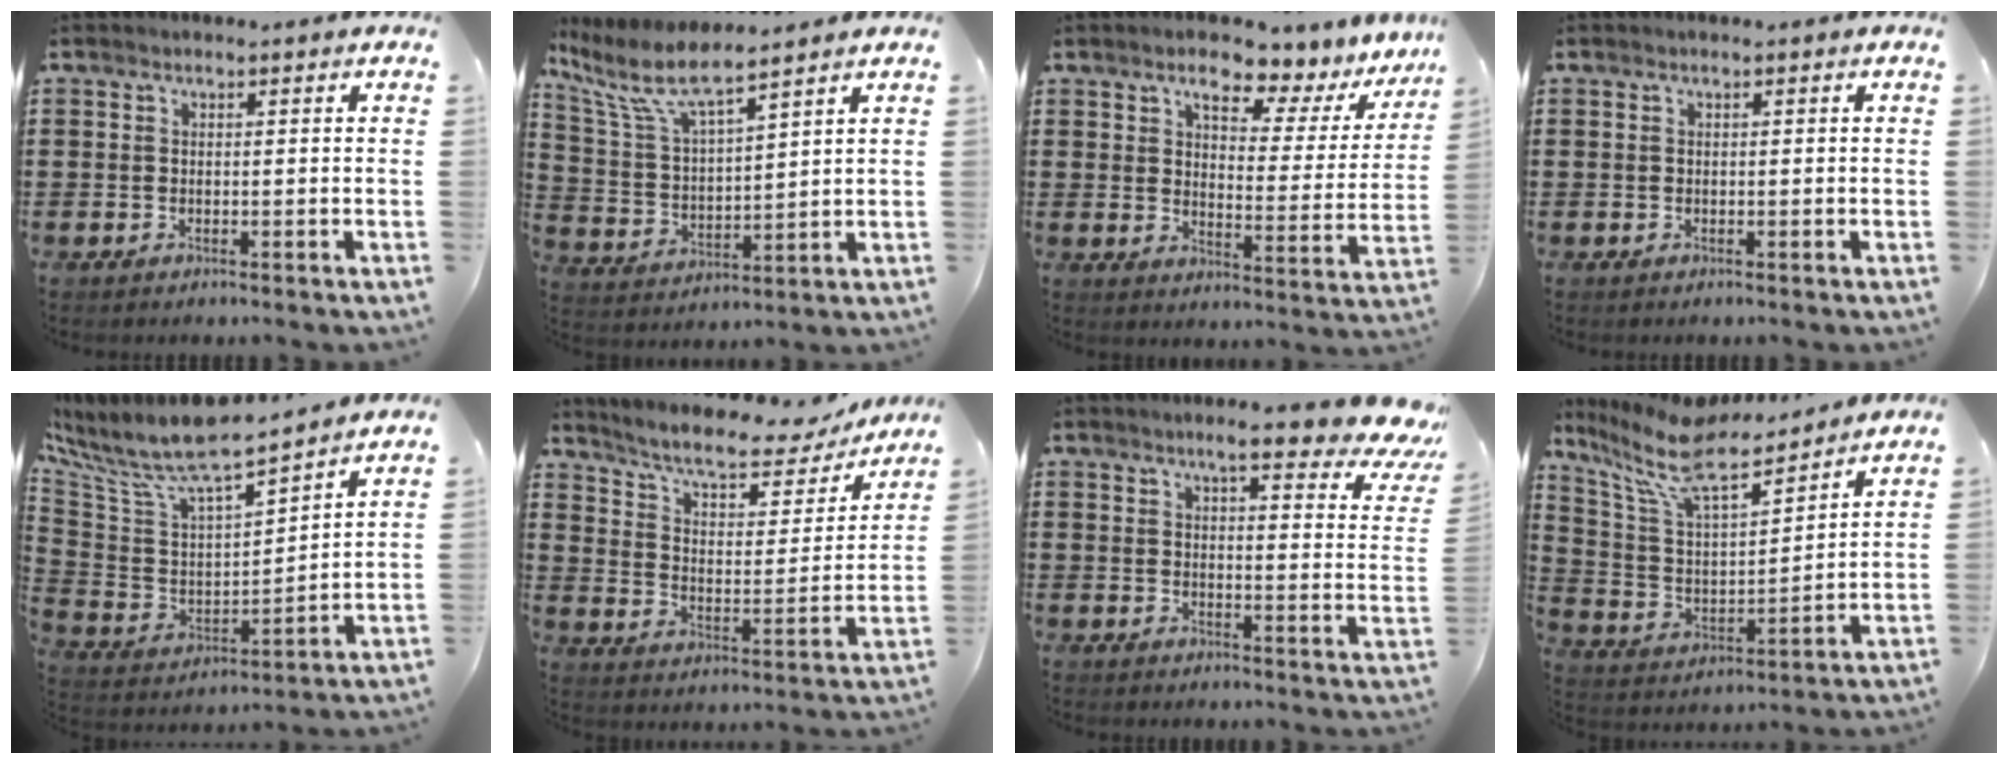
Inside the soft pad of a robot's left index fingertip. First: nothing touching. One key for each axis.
{"total": 7.9, "fx": 6.4, "fy": 1.3, "fz": 4.5, "tx": -0.114, "ty": -0.028, "tz": 0.112}
{"total": 7.2, "fx": 5.6, "fy": 2.2, "fz": 4.0, "tx": -0.061, "ty": -0.039, "tz": 0.084}
{"total": 0.0}
{"total": 8.8, "fx": 7.6, "fy": 1.5, "fz": 4.1, "tx": -0.117, "ty": -0.058, "tz": 0.128}
{"total": 7.4, "fx": 6.0, "fy": 1.8, "fz": 3.9, "tx": -0.092, "ty": -0.028, "tz": 0.098}
{"total": 7.7, "fx": 5.9, "fy": 0.9, "fz": 4.8, "tx": -0.086, "ty": -0.029, "tz": 0.097}
{"total": 9.3, "fx": 7.5, "fy": 2.2, "fz": 5.0, "tx": -0.138, "ty": -0.046, "tz": 0.125}